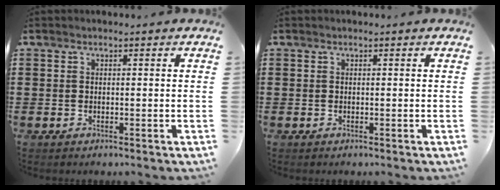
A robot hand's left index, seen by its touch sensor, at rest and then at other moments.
{"total": 0.0}